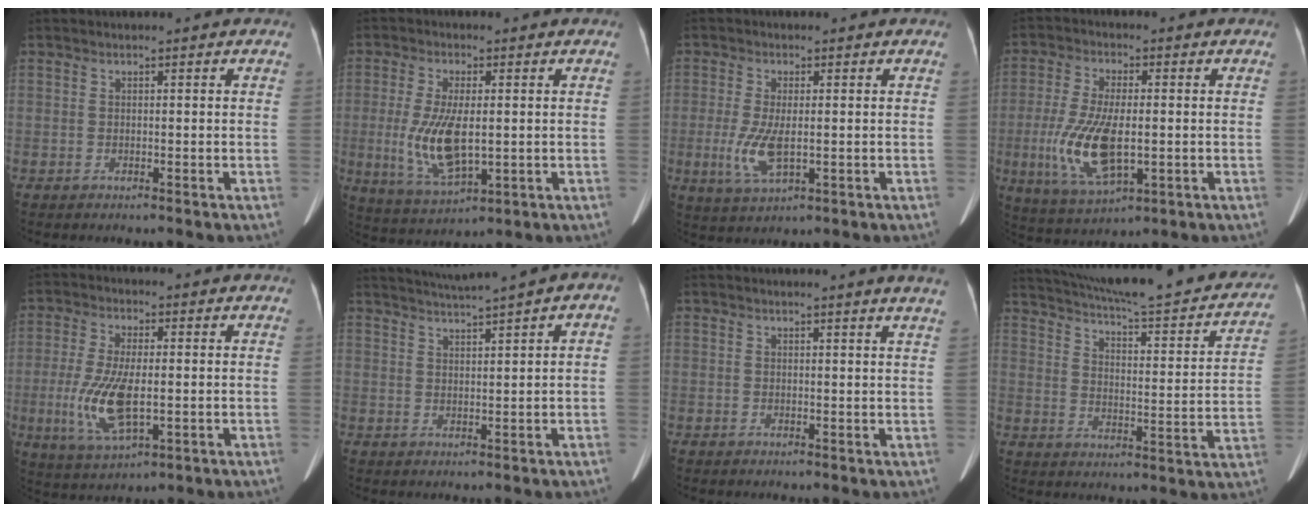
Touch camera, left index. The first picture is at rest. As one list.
[{"total": 9.3, "force": [-0.6, 3.3, 8.7], "torque": [-0.189, -0.013, -0.003]}, {"total": 5.7, "force": [-0.9, 2.0, 5.3], "torque": [-0.121, -0.015, -0.012]}, {"total": 11.2, "force": [-1.9, 4.0, 10.3], "torque": [-0.224, -0.011, -0.026]}, {"total": 9.3, "force": [-1.4, 3.0, 8.7], "torque": [-0.194, -0.014, -0.020]}, {"total": 5.9, "force": [3.7, -0.1, 4.6], "torque": [-0.073, 0.023, 0.060]}, {"total": 4.9, "force": [4.3, -0.9, 2.1], "torque": [-0.025, -0.004, 0.034]}, {"total": 29.7, "force": [25.6, 4.6, 14.3], "torque": [-0.227, -0.034, 0.324]}]